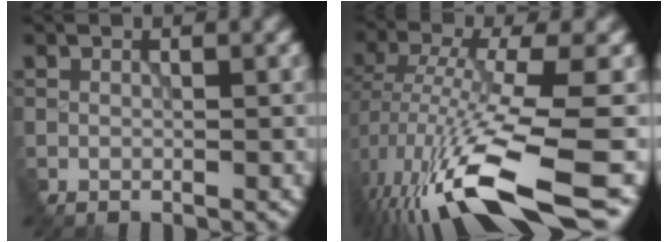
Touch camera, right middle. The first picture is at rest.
{"total": 11.2, "force": [-5.3, 2.2, 9.6], "torque": [-0.188, -0.016, -0.087]}